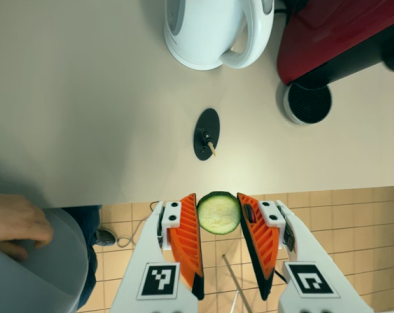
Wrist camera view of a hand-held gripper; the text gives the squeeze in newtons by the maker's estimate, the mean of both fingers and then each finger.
{"total": 8.3, "left": 8.3, "right": 8.3}